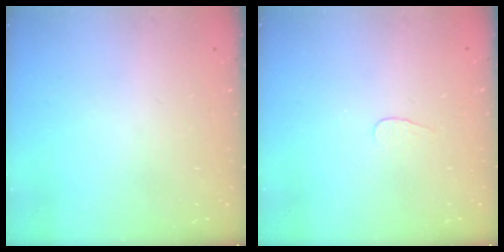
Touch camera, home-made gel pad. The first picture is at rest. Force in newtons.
{"total": 2.8, "press": 2.7, "slide": 0.3}